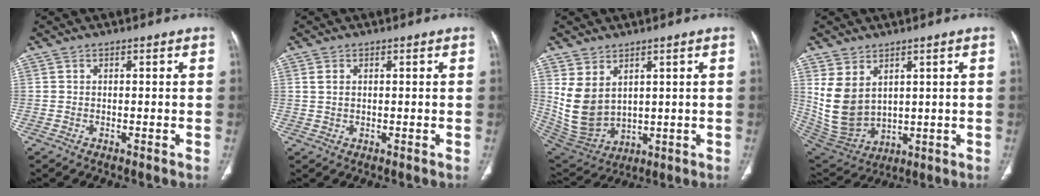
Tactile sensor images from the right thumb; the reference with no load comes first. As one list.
[{"total": 1.7, "force": [0.6, 1.1, 1.1], "torque": [-0.021, 0.003, 0.015]}, {"total": 11.2, "force": [3.4, 7.8, 7.3], "torque": [-0.130, -0.017, 0.097]}, {"total": 12.0, "force": [3.6, 8.4, 7.8], "torque": [-0.138, -0.017, 0.101]}]